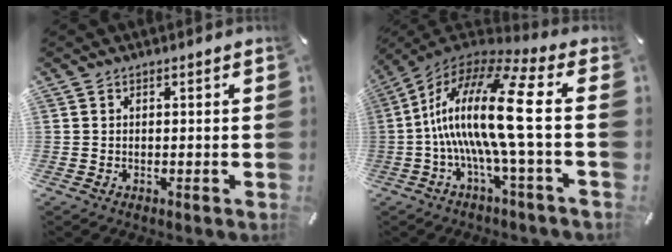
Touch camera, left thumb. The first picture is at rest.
{"total": 19.8, "force": [-0.3, 3.0, 19.6], "torque": [-0.417, -0.012, -0.022]}